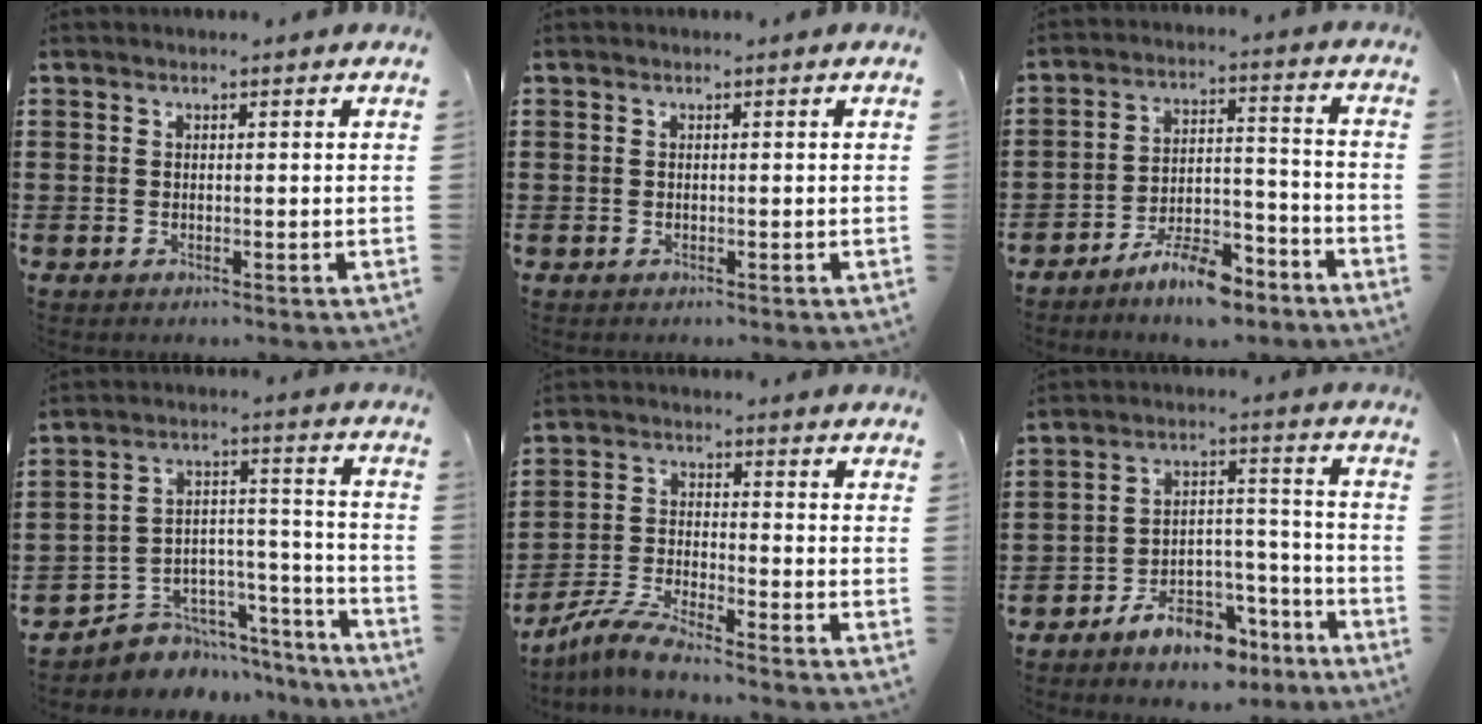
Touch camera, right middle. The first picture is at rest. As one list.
[{"total": 0.0}, {"total": 8.2, "force": [-7.1, 1.8, 3.5], "torque": [-0.060, 0.021, -0.134]}, {"total": 5.5, "force": [-4.7, 2.8, 0.2], "torque": [-0.010, 0.013, -0.092]}, {"total": 5.9, "force": [-5.3, 0.2, 2.4], "torque": [-0.068, -0.012, -0.108]}, {"total": 8.6, "force": [-7.2, 3.3, 3.3], "torque": [-0.048, 0.034, -0.131]}]